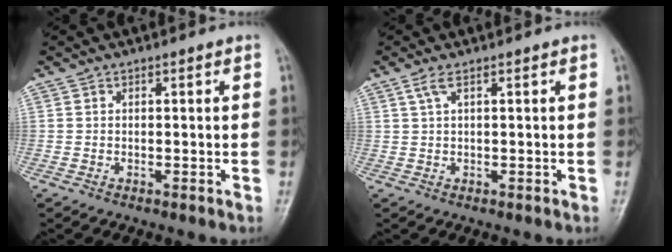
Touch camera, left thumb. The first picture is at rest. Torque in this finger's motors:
{"motor_torque": [0.15, 0.05, 0.18, -0.03, 0.06]}